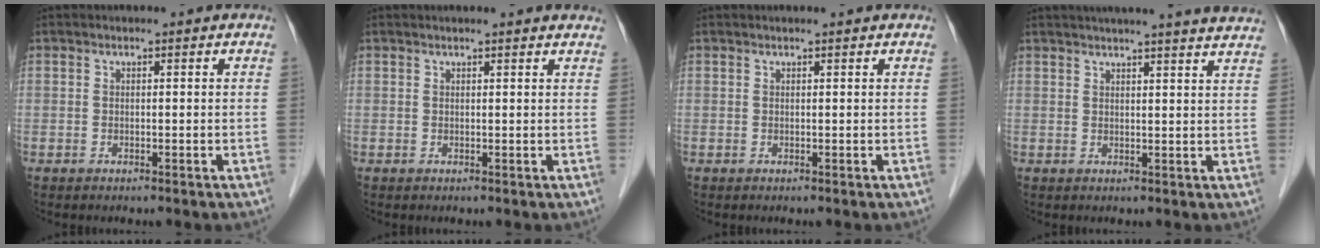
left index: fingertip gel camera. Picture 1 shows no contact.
{"total": 4.7, "force": [4.5, 0.3, 1.5], "torque": [-0.017, 0.017, 0.039]}
{"total": 1.4, "force": [1.3, 0.1, 0.6], "torque": [-0.009, 0.013, 0.017]}
{"total": 18.9, "force": [17.4, 0.0, 7.3], "torque": [-0.108, -0.003, 0.208]}